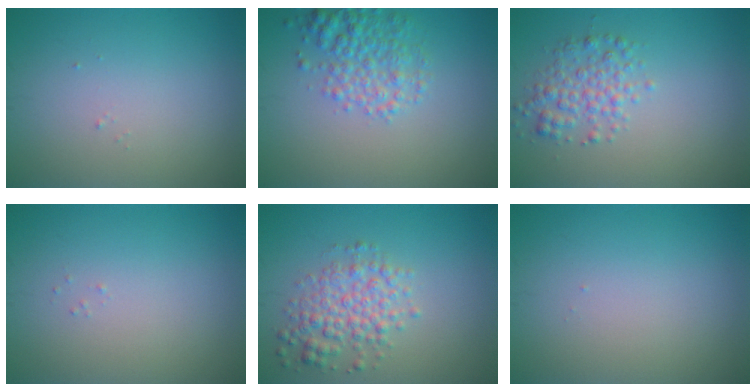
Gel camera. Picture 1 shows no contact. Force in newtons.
{"total": 3.6, "press": 3.6, "slide": 0.2}
{"total": 2.9, "press": 2.9, "slide": 0.1}
{"total": 0.0}
{"total": 3.8, "press": 3.8, "slide": 0.1}
{"total": 0.0}